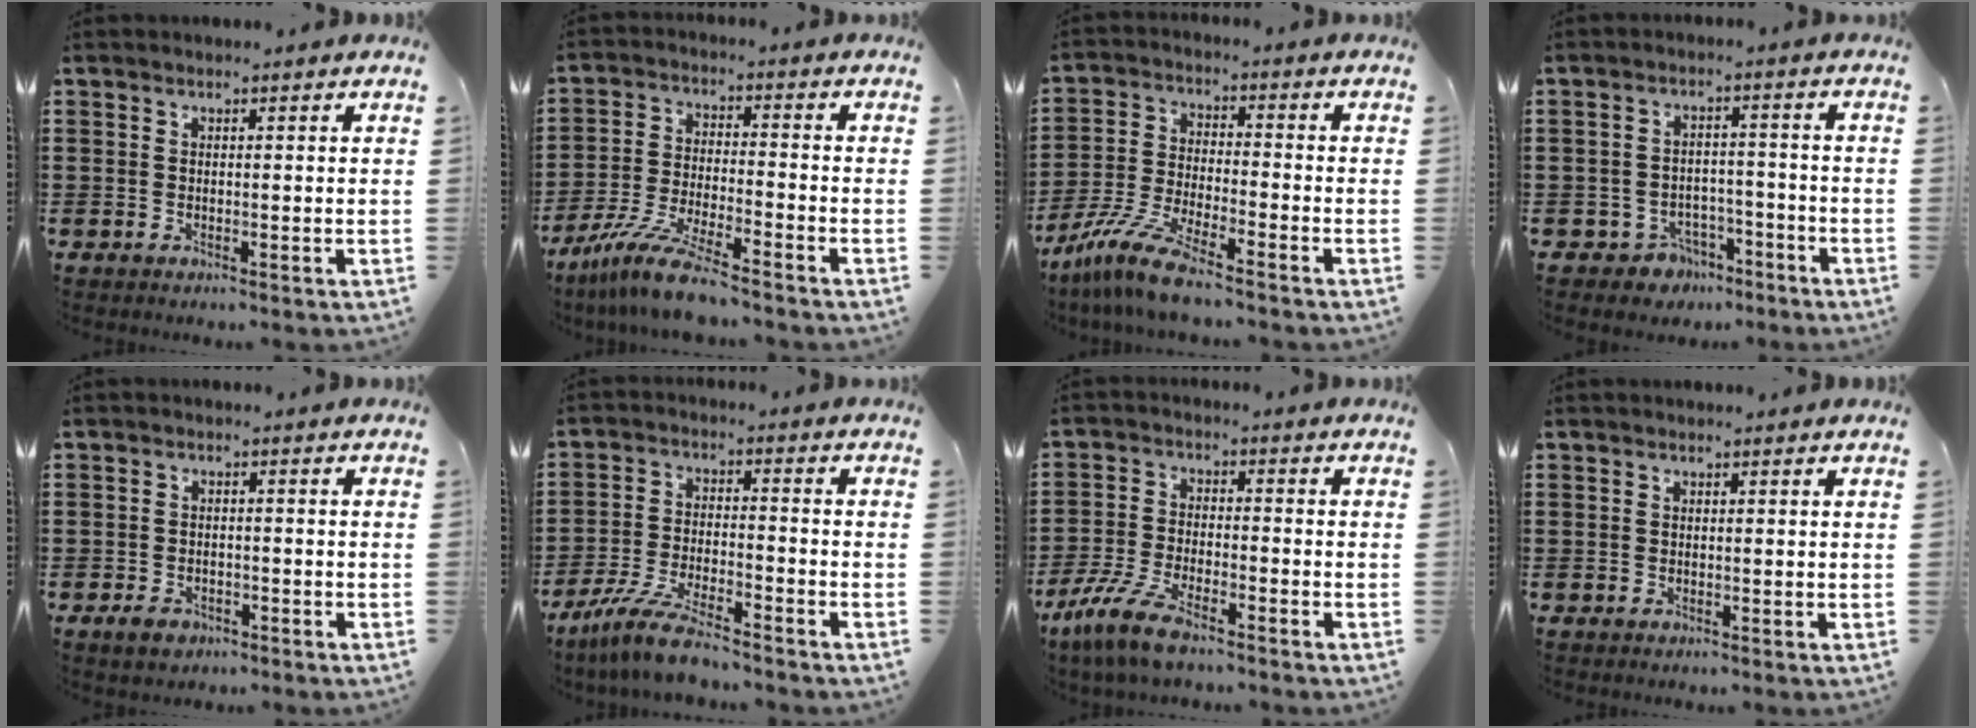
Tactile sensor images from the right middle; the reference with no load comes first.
{"total": 9.1, "force": [-7.8, 0.2, 4.6], "torque": [-0.104, -0.006, -0.157]}
{"total": 8.5, "force": [-7.3, 0.5, 4.4], "torque": [-0.104, -0.004, -0.147]}
{"total": 3.6, "force": [-3.2, 1.7, 0.4], "torque": [-0.015, 0.010, -0.067]}
{"total": 2.1, "force": [-1.6, 1.2, 0.7], "torque": [-0.017, 0.003, -0.034]}
{"total": 7.5, "force": [-6.6, 0.5, 3.5], "torque": [-0.078, -0.004, -0.129]}
{"total": 7.1, "force": [-5.5, 1.4, 4.2], "torque": [-0.107, -0.008, -0.111]}
{"total": 0.0}